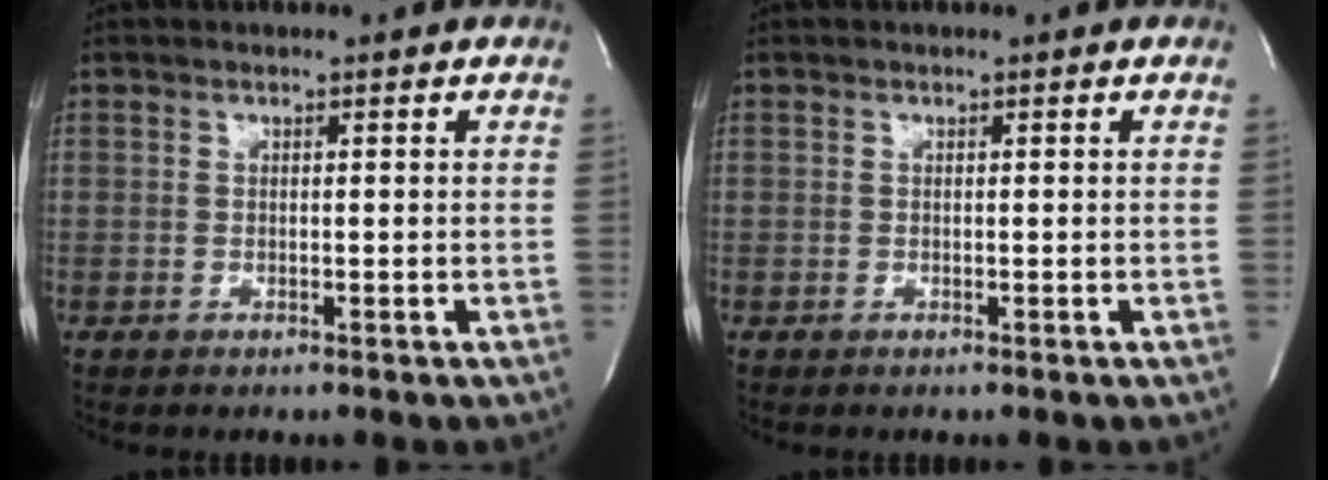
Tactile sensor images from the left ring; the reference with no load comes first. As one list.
[{"total": 0.0}]